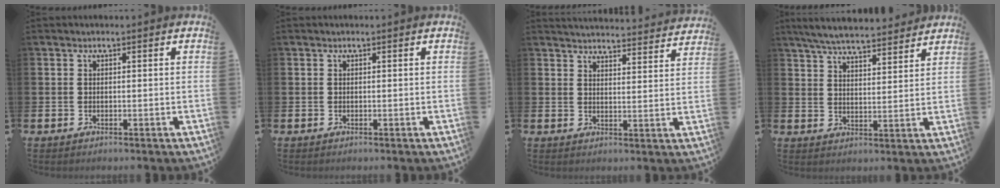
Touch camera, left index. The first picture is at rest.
{"total": 0.0}
{"total": 4.5, "force": [4.5, 0.2, 0.1], "torque": [-0.002, -0.038, 0.077]}
{"total": 6.4, "force": [6.1, 0.7, 1.5], "torque": [-0.047, -0.031, 0.109]}